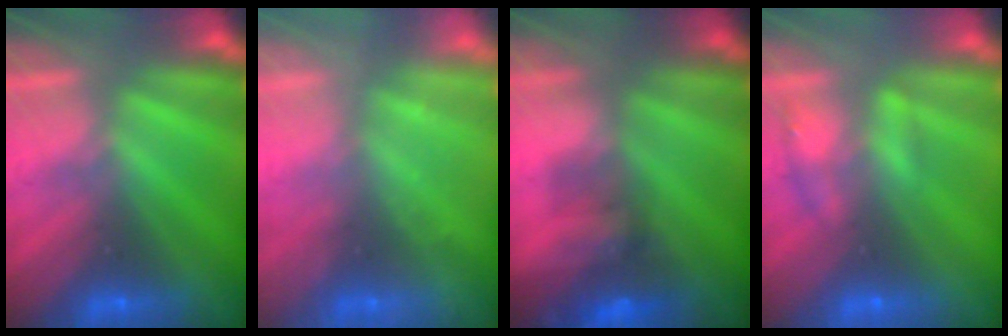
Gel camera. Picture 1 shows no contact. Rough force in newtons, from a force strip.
{"total": 2.4}
{"total": 4.2}
{"total": 2.2}